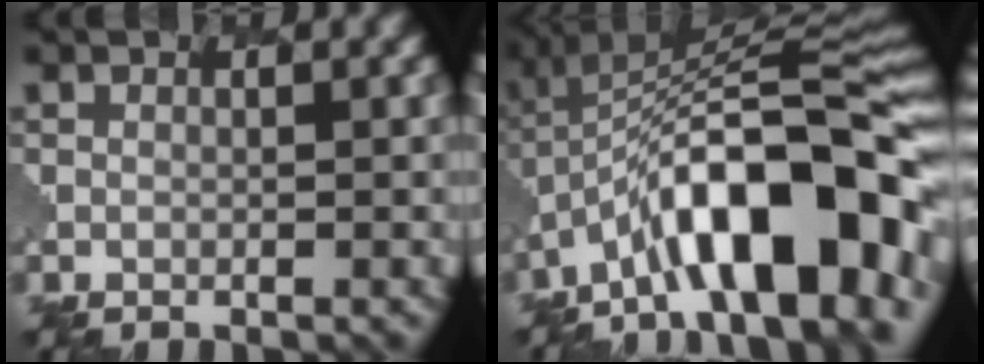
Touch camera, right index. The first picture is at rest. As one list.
[{"total": 14.1, "force": [-6.3, 4.7, 11.7], "torque": [-0.172, 0.016, -0.106]}]